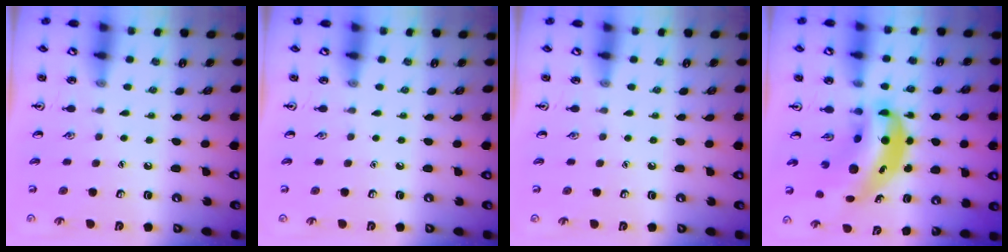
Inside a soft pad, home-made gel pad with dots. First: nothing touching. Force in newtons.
{"total": 0.0}
{"total": 0.0}
{"total": 11.1, "press": 10.7, "slide": 2.9}